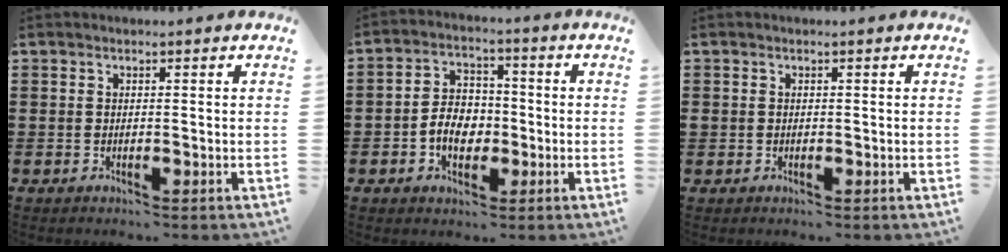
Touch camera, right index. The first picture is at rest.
{"total": 5.5, "force": [-1.4, 4.1, 3.4], "torque": [-0.066, 0.007, -0.029]}
{"total": 0.6, "force": [0.0, 0.6, 0.1], "torque": [-0.004, 0.004, -0.001]}